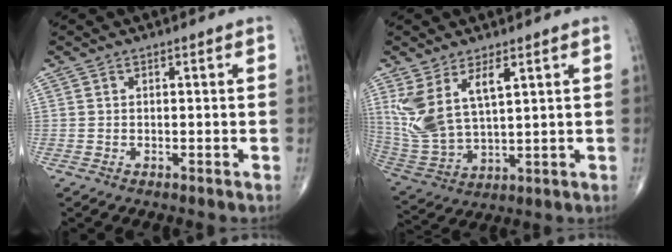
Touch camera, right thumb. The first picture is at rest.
{"total": 11.9, "force": [4.9, 5.2, 9.5], "torque": [-0.200, -0.023, 0.113]}